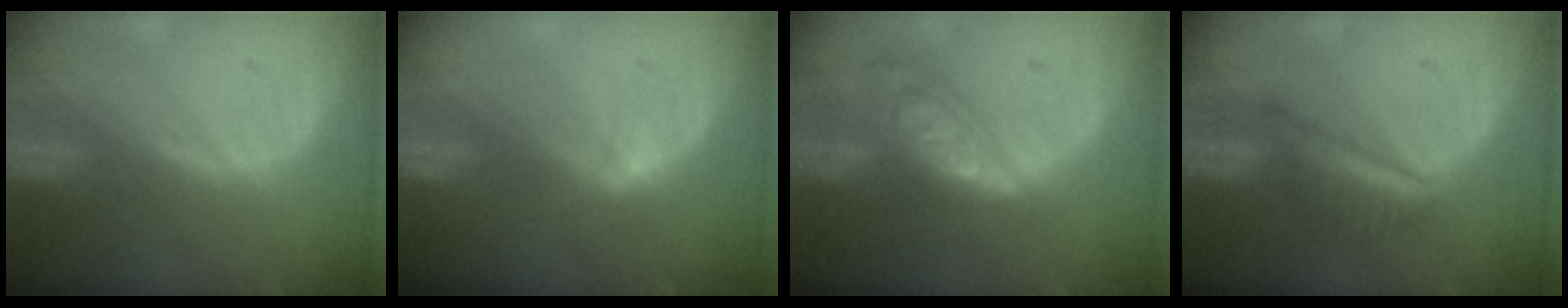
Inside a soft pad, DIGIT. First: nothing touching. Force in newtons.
{"total": 2.3, "press": 1.9, "slide": 1.3}
{"total": 7.5, "press": 7.5, "slide": 0.5}
{"total": 5.3, "press": 5.3, "slide": 0.2}